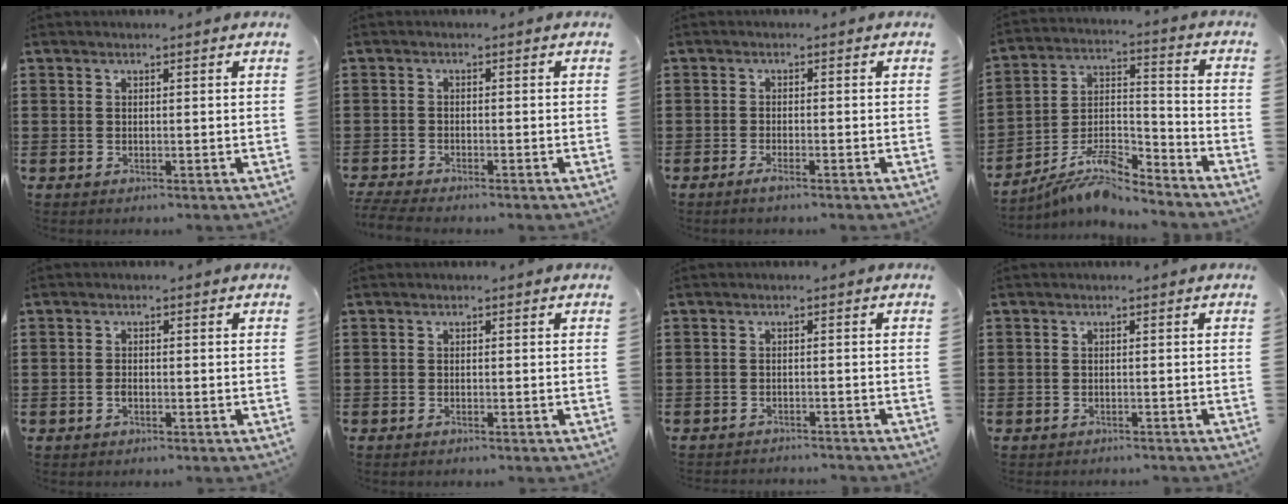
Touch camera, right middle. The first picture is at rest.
{"total": 2.3, "force": [-2.2, 0.0, 0.6], "torque": [-0.026, -0.007, -0.048]}
{"total": 1.7, "force": [-1.1, 0.1, 1.2], "torque": [-0.030, -0.007, -0.022]}
{"total": 9.5, "force": [-8.6, 1.7, 3.8], "torque": [-0.071, 0.016, -0.165]}
{"total": 0.7, "force": [-0.4, 0.1, 0.5], "torque": [-0.014, -0.006, -0.006]}
{"total": 0.6, "force": [-0.5, 0.0, 0.3], "torque": [-0.009, -0.006, -0.007]}
{"total": 1.8, "force": [-1.8, 0.1, -0.1], "torque": [-0.004, 0.001, -0.039]}
{"total": 1.2, "force": [-1.1, 0.4, -0.2], "torque": [0.001, 0.005, -0.026]}